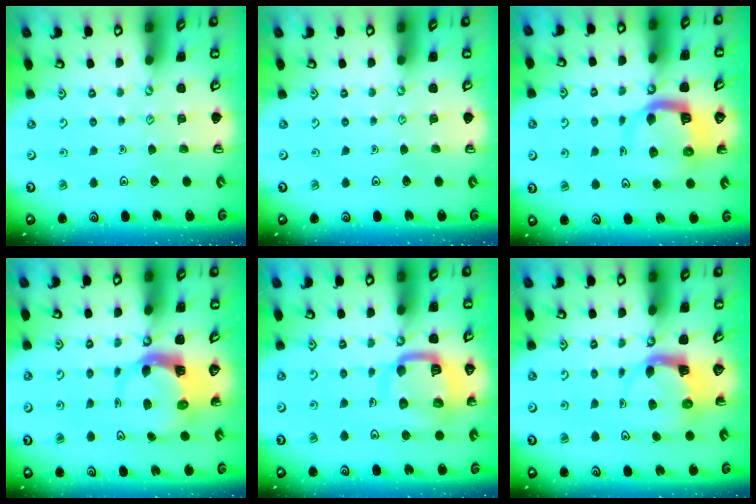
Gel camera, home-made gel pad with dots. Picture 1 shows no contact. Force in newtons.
{"total": 0.0}
{"total": 9.5, "press": 9.4, "slide": 1.3}
{"total": 6.2, "press": 6.1, "slide": 1.1}
{"total": 12.5, "press": 12.4, "slide": 1.5}
{"total": 3.9, "press": 3.9, "slide": 0.6}